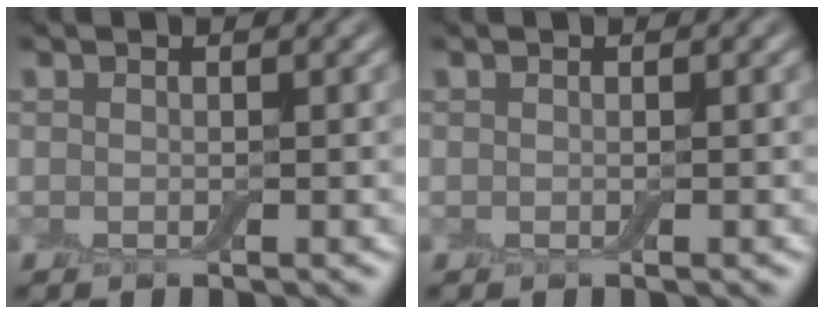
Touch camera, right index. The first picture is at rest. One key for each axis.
{"total": 0.0}